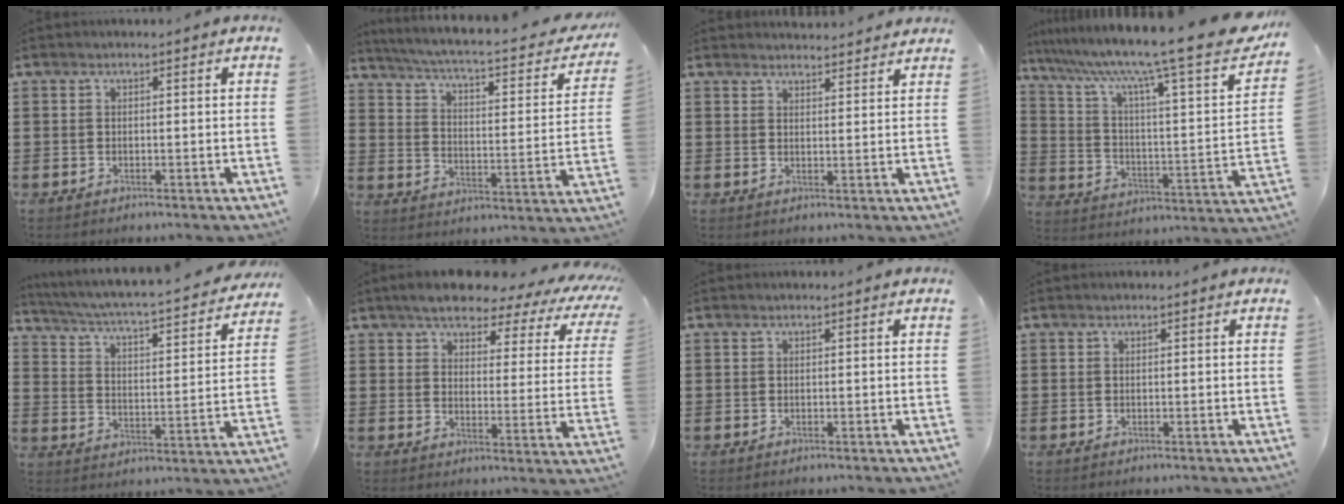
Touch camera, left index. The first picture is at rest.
{"total": 4.4, "force": [3.4, -0.4, 2.9], "torque": [-0.074, -0.036, 0.046]}
{"total": 2.6, "force": [2.6, 0.1, 0.0], "torque": [0.002, -0.011, 0.049]}
{"total": 13.5, "force": [10.2, 0.8, 8.8], "torque": [-0.175, -0.070, 0.154]}
{"total": 3.2, "force": [2.7, -0.2, 1.8], "torque": [-0.052, -0.035, 0.033]}
{"total": 5.7, "force": [5.2, 1.7, 1.7], "torque": [-0.057, -0.029, 0.086]}
{"total": 0.0}
{"total": 0.0}